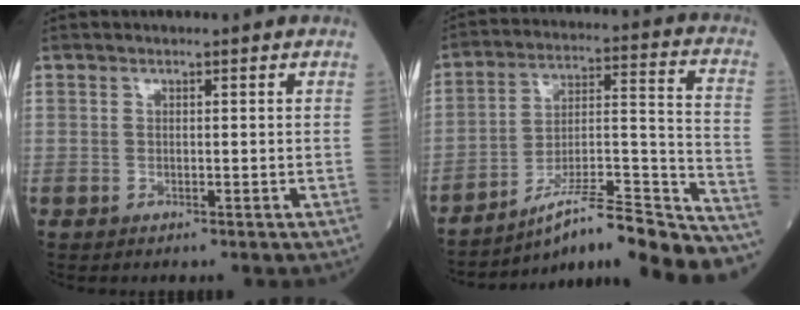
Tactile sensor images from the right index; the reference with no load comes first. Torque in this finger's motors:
{"motor_torque": [-0.21, -0.44, 0.17, 0.03]}